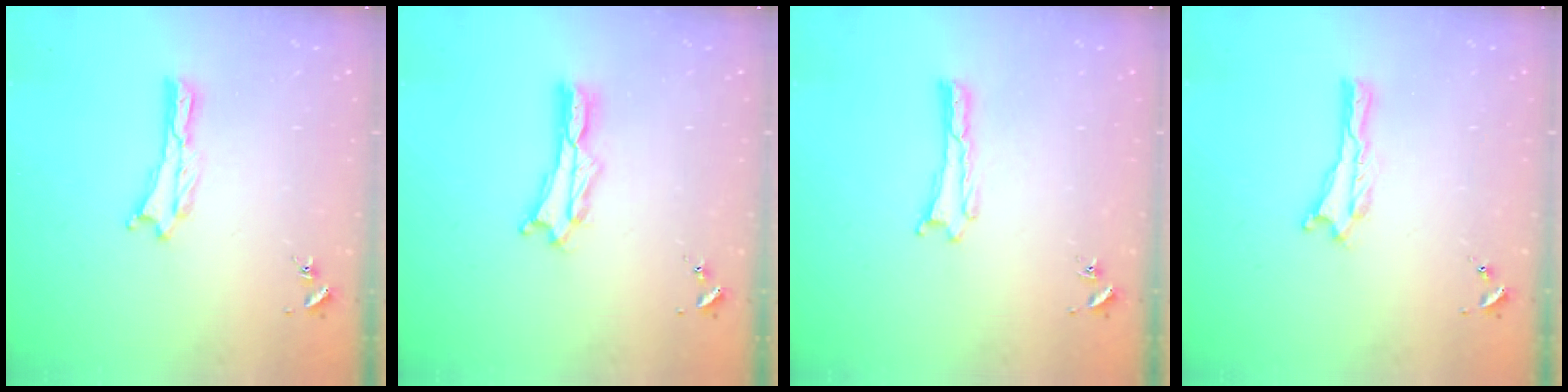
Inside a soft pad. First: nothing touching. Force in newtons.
{"total": 2.0, "press": 2.0, "slide": 0.3}
{"total": 0.0}
{"total": 0.0}